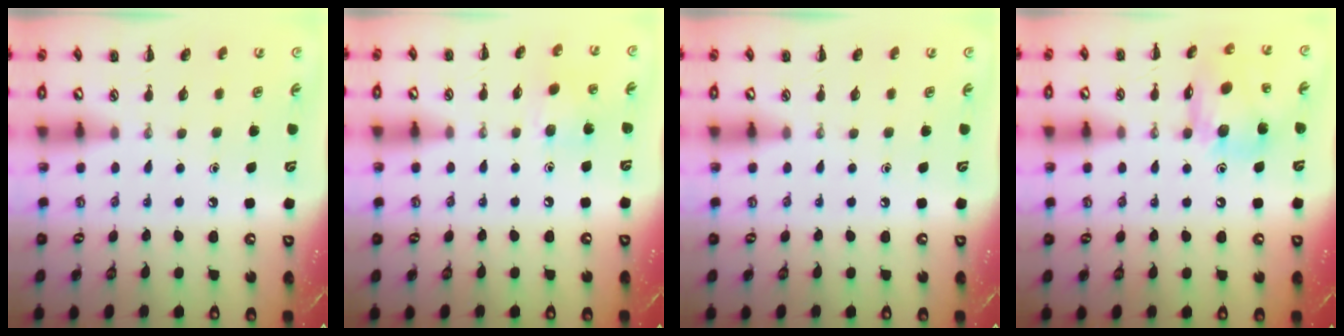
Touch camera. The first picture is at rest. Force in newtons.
{"total": 7.5, "press": 7.3, "slide": 1.8}
{"total": 0.0}
{"total": 14.6, "press": 14.5, "slide": 2.0}